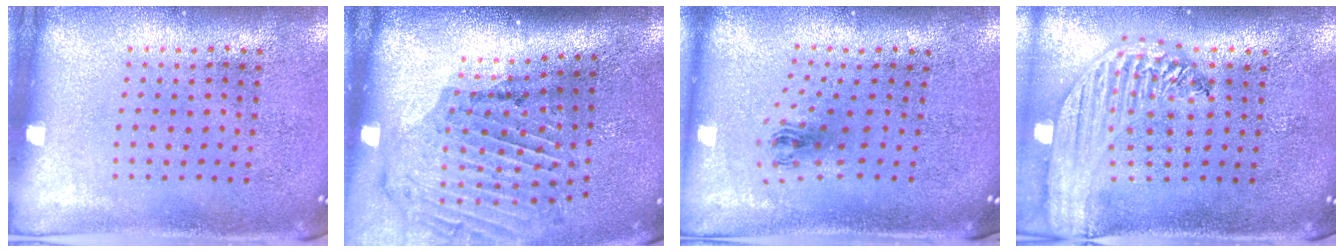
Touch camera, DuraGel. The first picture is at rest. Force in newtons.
{"total": 2.1, "press": 1.9, "slide": 0.8}
{"total": 1.0, "press": 0.4, "slide": 0.9}
{"total": 2.9, "press": 2.3, "slide": 1.7}